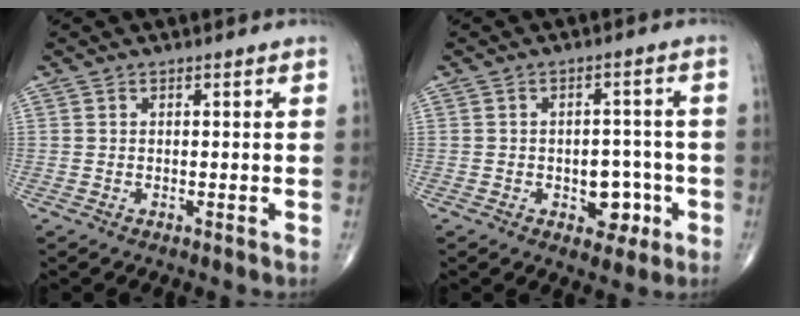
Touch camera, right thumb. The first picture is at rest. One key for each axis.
{"total": 6.3, "fx": -2.1, "fy": 4.3, "fz": 4.1, "tx": -0.019, "ty": 0.020, "tz": -0.023}